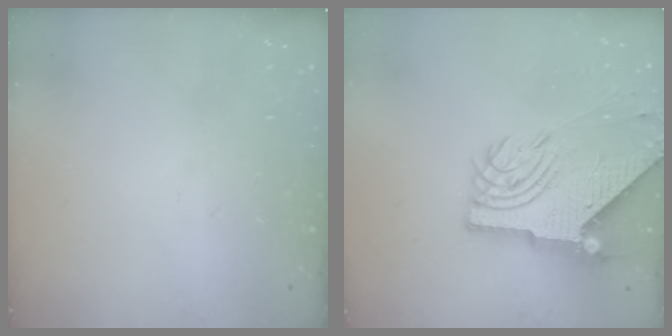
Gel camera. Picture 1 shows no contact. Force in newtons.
{"total": 9.4, "press": 9.4, "slide": 1.1}